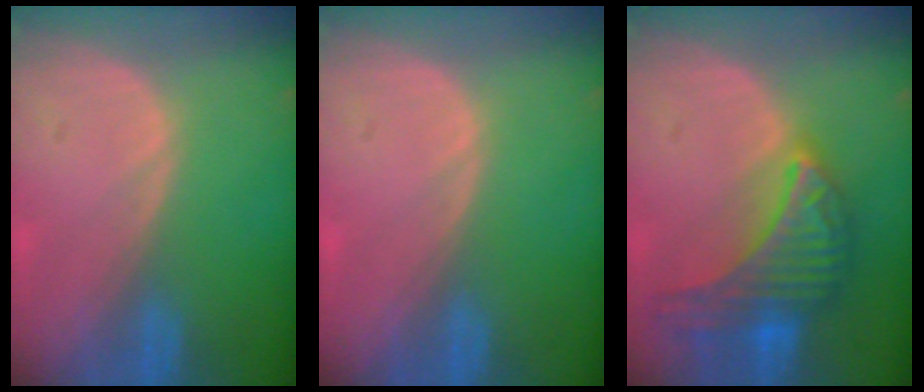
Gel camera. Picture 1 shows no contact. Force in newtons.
{"total": 0.0}
{"total": 9.8, "press": 9.8, "slide": 0.6}